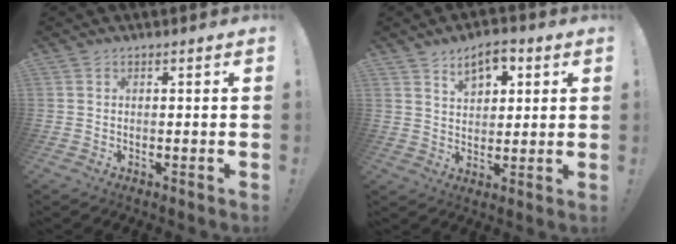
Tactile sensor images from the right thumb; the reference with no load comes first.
{"total": 8.1, "force": [4.6, 4.9, 4.5], "torque": [-0.066, -0.013, 0.084]}